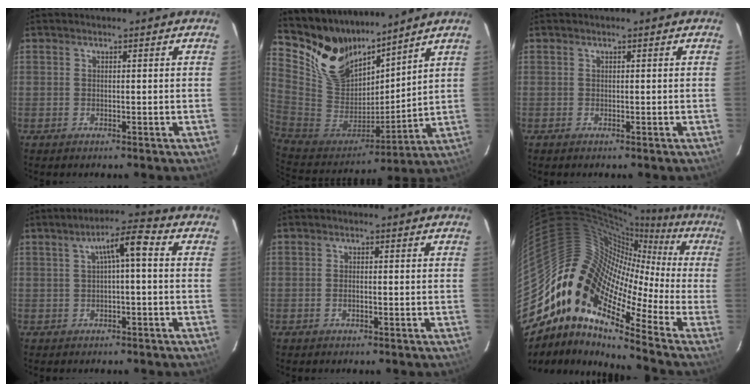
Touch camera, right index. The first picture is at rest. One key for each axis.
{"total": 16.9, "fx": 14.2, "fy": 7.4, "fz": 5.5, "tx": -0.135, "ty": -0.014, "tz": 0.286}
{"total": 0.0}
{"total": 5.4, "fx": 0.5, "fy": 0.9, "fz": 5.3, "tx": -0.095, "ty": 0.019, "tz": 0.017}
{"total": 1.0, "fx": -0.5, "fy": 0.5, "fz": 0.7, "tx": -0.016, "ty": -0.001, "tz": -0.008}
{"total": 12.3, "fx": -3.3, "fy": 6.3, "fz": 10.0, "tx": -0.129, "ty": 0.014, "tz": -0.089}